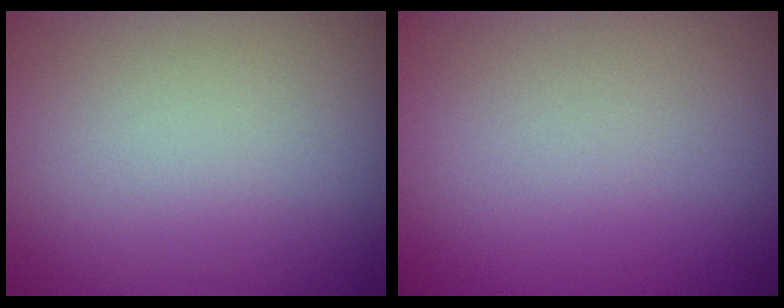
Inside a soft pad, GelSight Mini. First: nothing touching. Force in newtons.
{"total": 0.0}